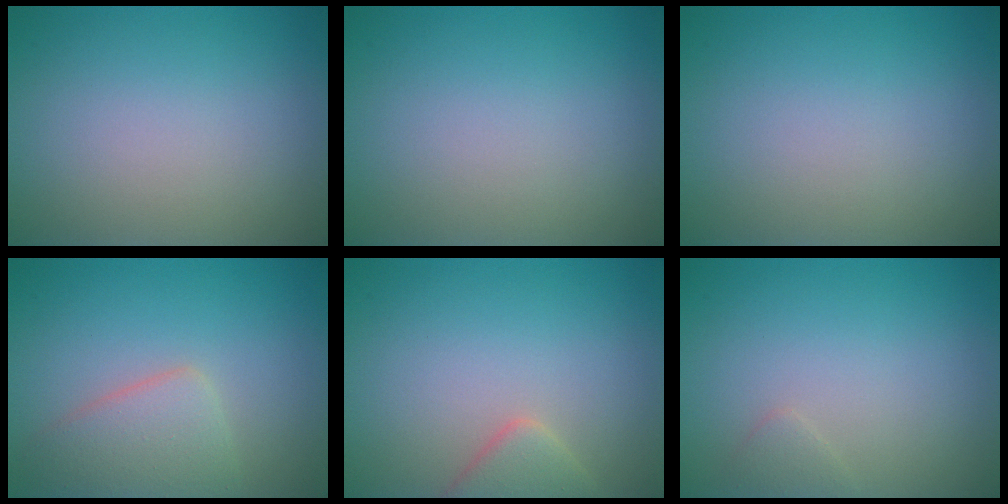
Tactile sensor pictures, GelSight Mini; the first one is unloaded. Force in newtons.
{"total": 0.0}
{"total": 0.0}
{"total": 3.5, "press": 3.5, "slide": 0.3}
{"total": 2.5, "press": 2.5, "slide": 0.2}
{"total": 0.8, "press": 0.8, "slide": 0.1}